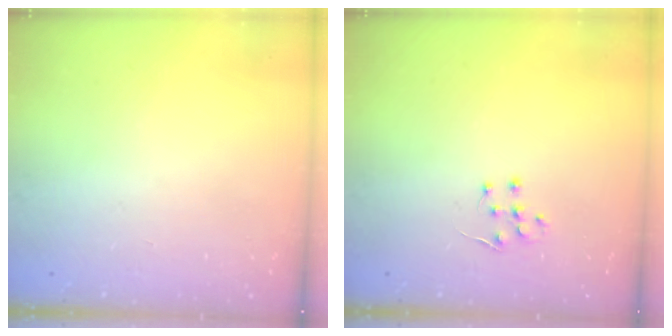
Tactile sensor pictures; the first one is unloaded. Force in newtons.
{"total": 5.1, "press": 5.1, "slide": 0.7}